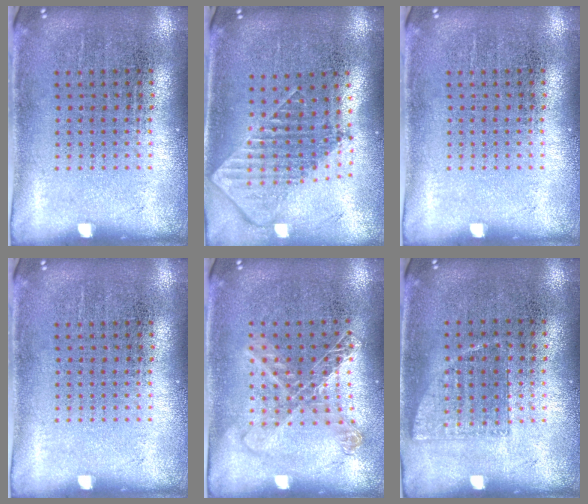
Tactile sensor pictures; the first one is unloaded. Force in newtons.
{"total": 1.8, "press": 1.4, "slide": 1.1}
{"total": 0.0}
{"total": 0.0}
{"total": 1.3, "press": 1.2, "slide": 0.5}
{"total": 0.7, "press": 0.7, "slide": 0.2}